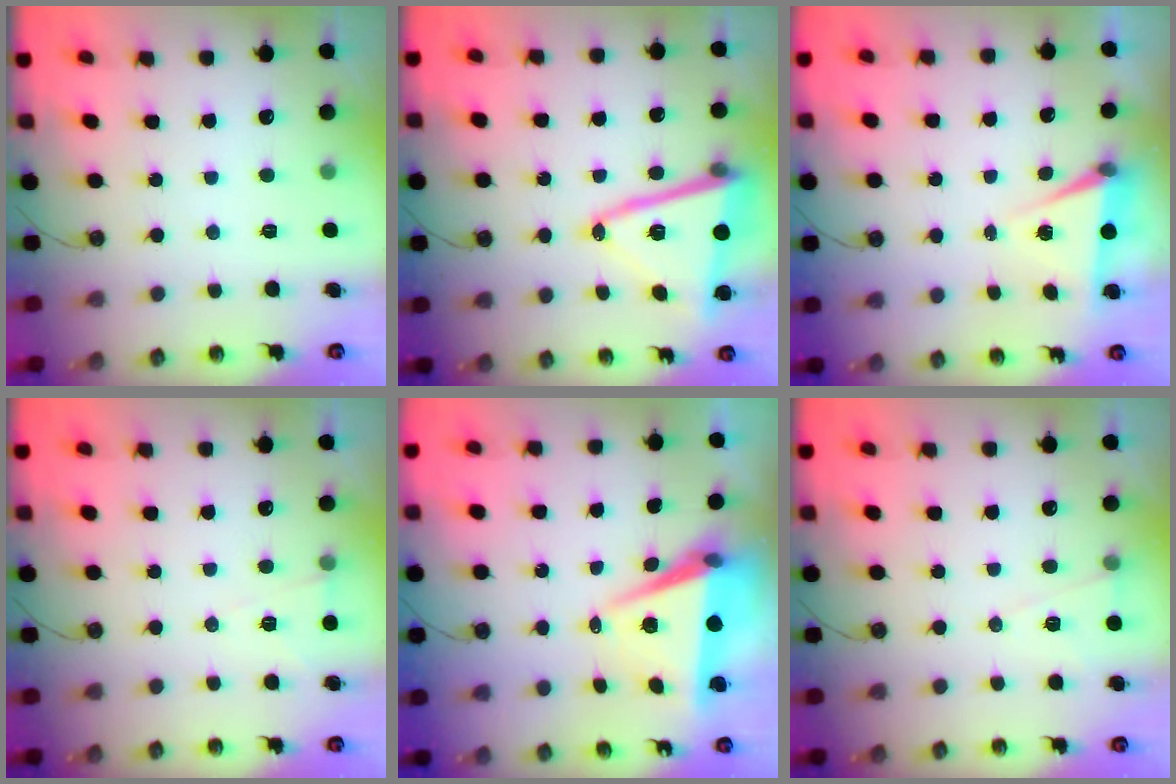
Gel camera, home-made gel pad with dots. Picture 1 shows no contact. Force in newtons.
{"total": 14.3, "press": 14.1, "slide": 2.3}
{"total": 5.2, "press": 2.7, "slide": 4.5}
{"total": 5.6, "press": 3.7, "slide": 4.2}
{"total": 7.3, "press": 5.8, "slide": 4.4}
{"total": 6.4, "press": 4.6, "slide": 4.4}